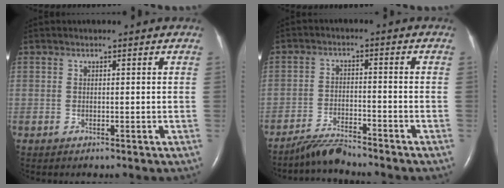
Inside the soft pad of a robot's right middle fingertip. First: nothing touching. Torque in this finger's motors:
{"motor_torque": [-0.16, -0.02, -0.03, -0.01]}